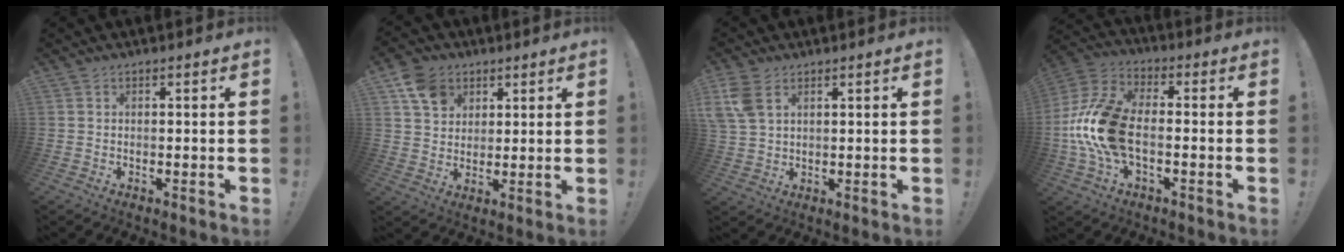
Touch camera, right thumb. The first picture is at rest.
{"total": 9.9, "force": [5.1, 7.6, 3.8], "torque": [-0.061, -0.019, 0.102]}
{"total": 7.3, "force": [3.3, 4.6, 4.6], "torque": [-0.083, -0.004, 0.066]}
{"total": 17.0, "force": [-2.8, 10.0, 13.5], "torque": [-0.257, 0.018, -0.040]}